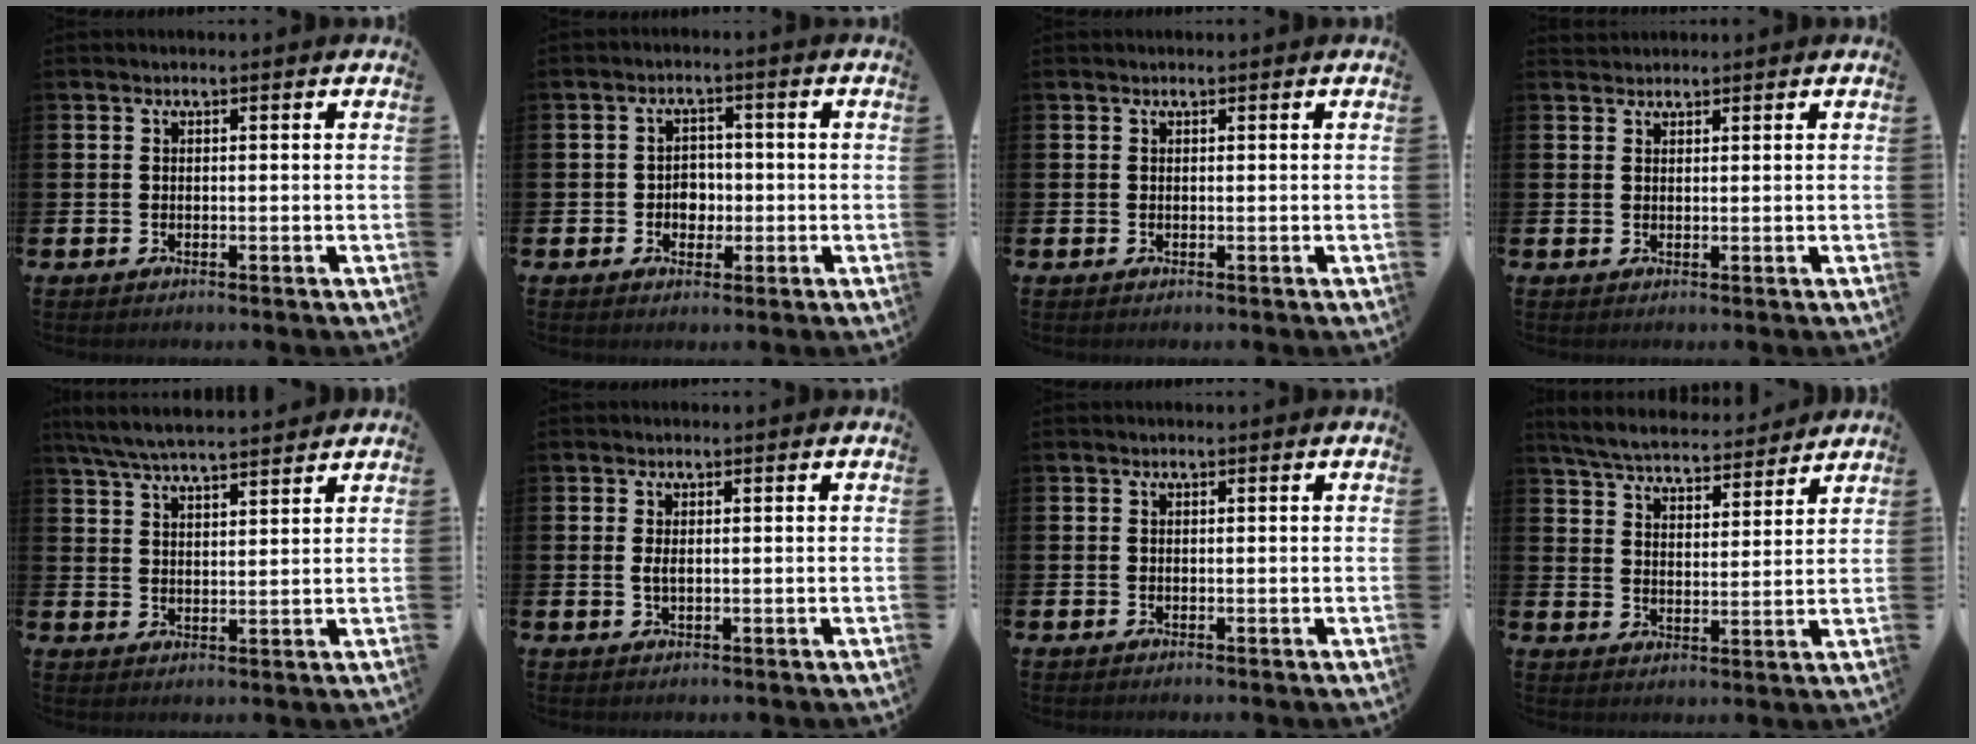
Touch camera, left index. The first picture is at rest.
{"total": 2.5, "force": [-0.5, 2.2, 1.2], "torque": [-0.007, 0.000, -0.017]}
{"total": 0.0}
{"total": 1.4, "force": [1.3, 0.4, -0.1], "torque": [0.011, -0.001, 0.023]}
{"total": 6.1, "force": [5.8, 0.4, 1.6], "torque": [-0.055, -0.022, 0.107]}
{"total": 1.1, "force": [0.3, 0.4, 1.0], "torque": [-0.016, 0.002, 0.002]}
{"total": 0.0}
{"total": 5.8, "force": [5.7, 0.8, 1.1], "torque": [-0.050, -0.035, 0.099]}